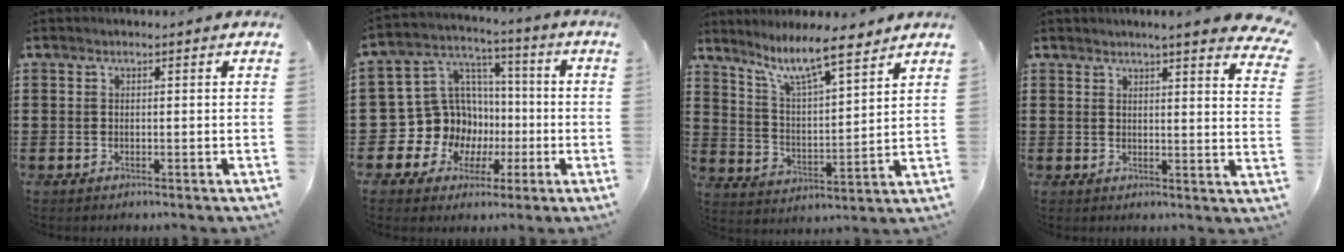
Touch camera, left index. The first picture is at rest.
{"total": 11.8, "force": [-1.7, 11.4, 2.6], "torque": [-0.107, -0.008, -0.017]}
{"total": 8.4, "force": [7.0, 1.2, 4.5], "torque": [-0.111, -0.030, 0.123]}
{"total": 3.8, "force": [3.4, -0.6, 1.5], "torque": [-0.035, -0.015, 0.058]}